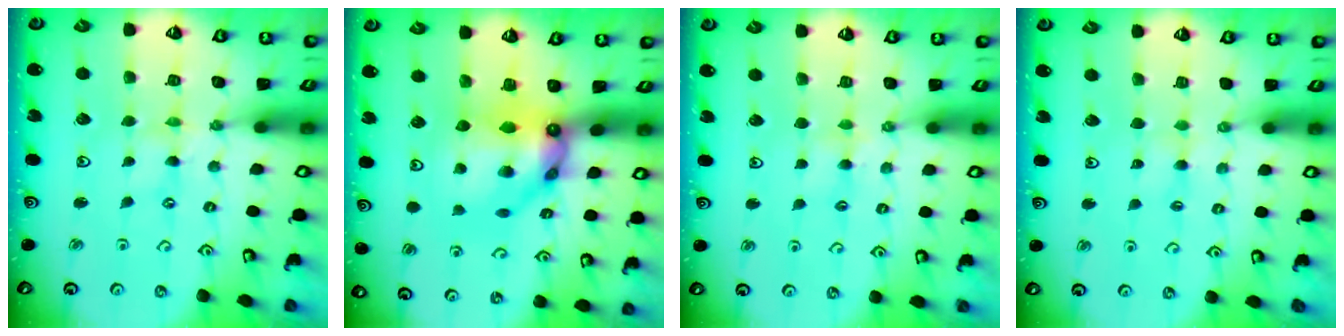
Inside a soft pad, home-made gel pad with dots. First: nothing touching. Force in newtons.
{"total": 12.4, "press": 12.3, "slide": 1.1}
{"total": 4.9, "press": 4.8, "slide": 0.7}
{"total": 1.7, "press": 1.6, "slide": 0.4}